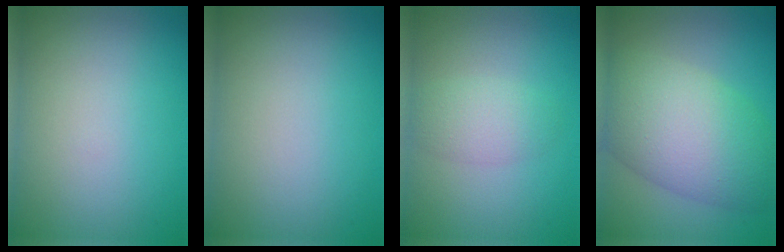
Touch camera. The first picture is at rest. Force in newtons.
{"total": 0.0}
{"total": 2.5, "press": 2.5, "slide": 0.0}
{"total": 9.6, "press": 9.6, "slide": 0.5}